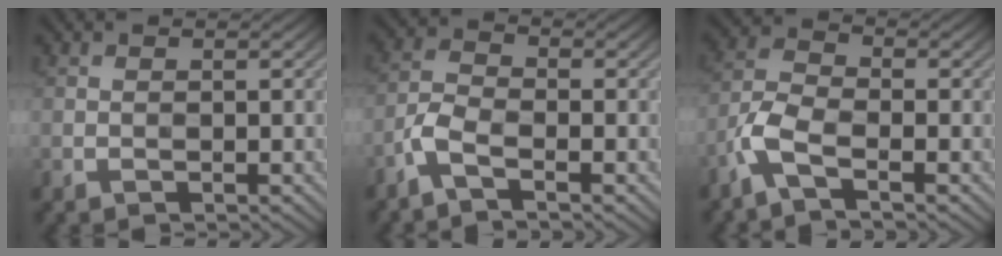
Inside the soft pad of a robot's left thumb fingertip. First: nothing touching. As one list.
[{"total": 3.5, "force": [-2.3, 1.1, 2.3], "torque": [-0.058, 0.002, -0.062]}, {"total": 4.9, "force": [-2.9, 1.6, 3.6], "torque": [-0.087, 0.000, -0.077]}]